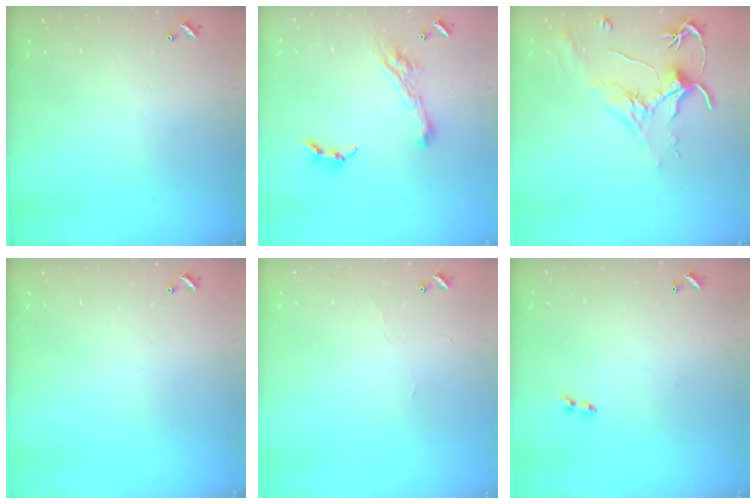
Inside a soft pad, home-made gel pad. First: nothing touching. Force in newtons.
{"total": 7.0, "press": 6.9, "slide": 1.1}
{"total": 1.8, "press": 1.7, "slide": 0.8}
{"total": 0.0}
{"total": 0.8, "press": 0.7, "slide": 0.4}
{"total": 2.0, "press": 1.7, "slide": 1.0}